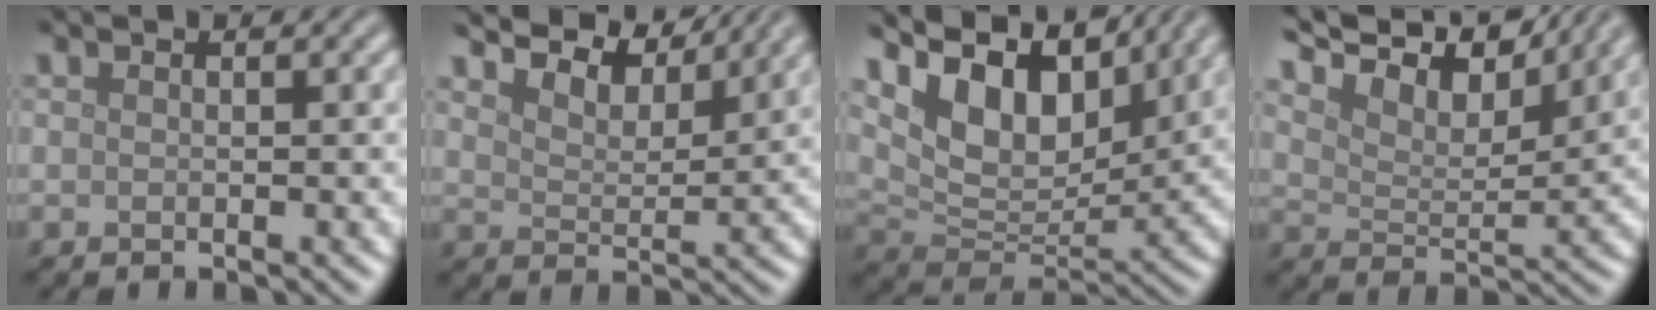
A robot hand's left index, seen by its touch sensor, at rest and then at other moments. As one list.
[{"total": 7.4, "force": [6.6, 1.8, 2.9], "torque": [-0.062, 0.003, 0.089]}, {"total": 10.3, "force": [6.6, 4.8, 6.3], "torque": [-0.120, 0.006, 0.116]}, {"total": 10.4, "force": [9.0, 2.5, 4.5], "torque": [-0.101, 0.005, 0.120]}]